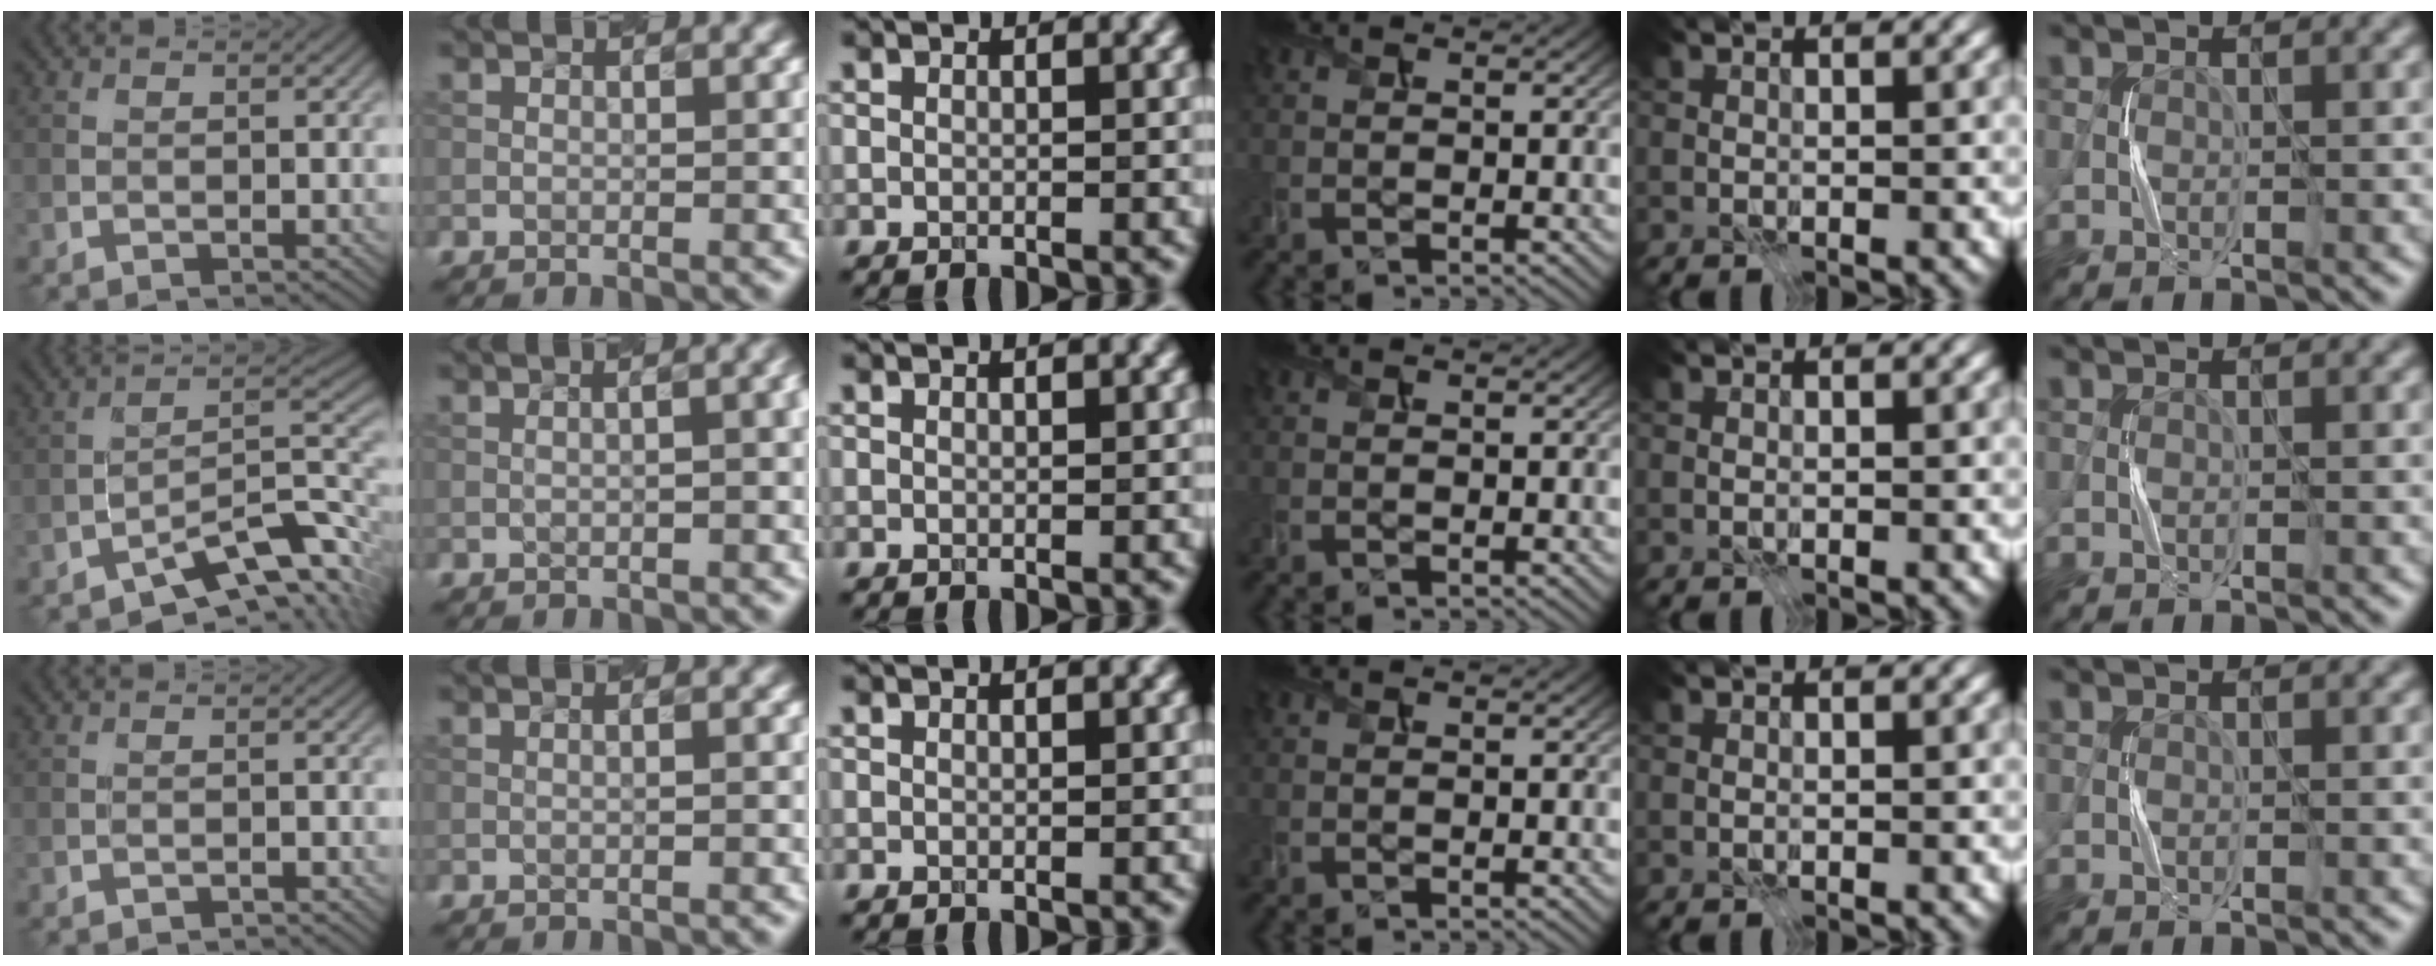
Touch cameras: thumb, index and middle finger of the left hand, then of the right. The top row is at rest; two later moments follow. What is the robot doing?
{"motion": "press", "object": "syringe"}